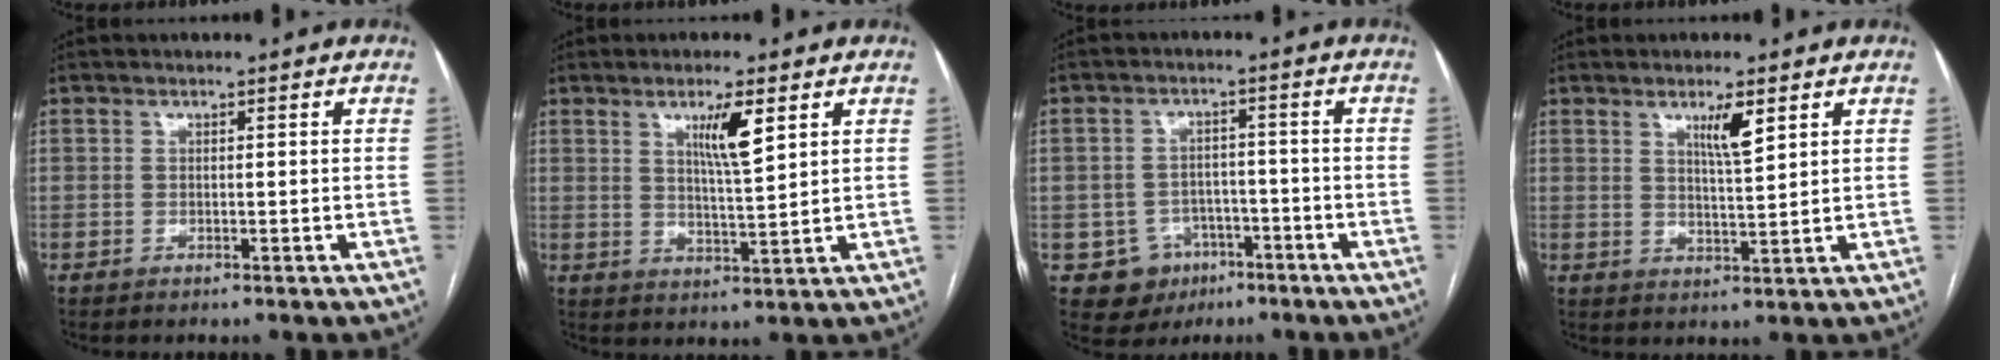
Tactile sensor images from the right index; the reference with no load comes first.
{"total": 5.9, "force": [2.8, 0.4, 5.2], "torque": [-0.091, -0.007, 0.049]}
{"total": 6.9, "force": [-3.0, 6.1, 1.2], "torque": [-0.018, 0.011, -0.037]}
{"total": 4.5, "force": [2.5, 0.3, 3.7], "torque": [-0.064, -0.006, 0.044]}